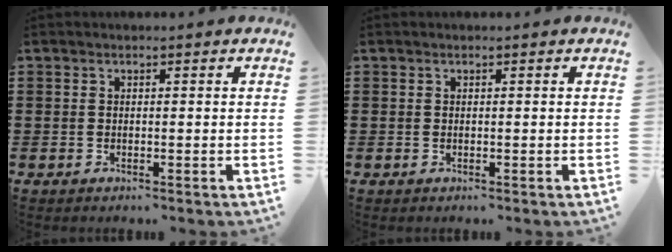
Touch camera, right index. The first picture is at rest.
{"total": 0.0}